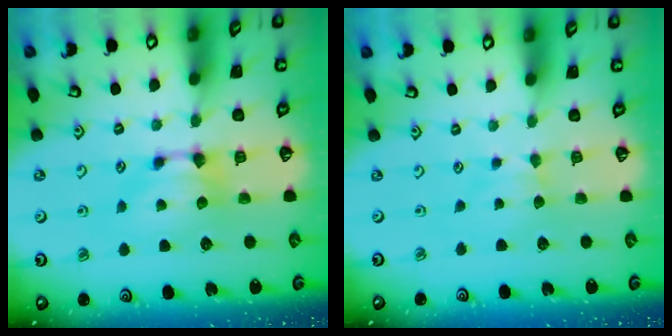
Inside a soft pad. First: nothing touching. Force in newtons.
{"total": 2.7, "press": 2.6, "slide": 0.4}